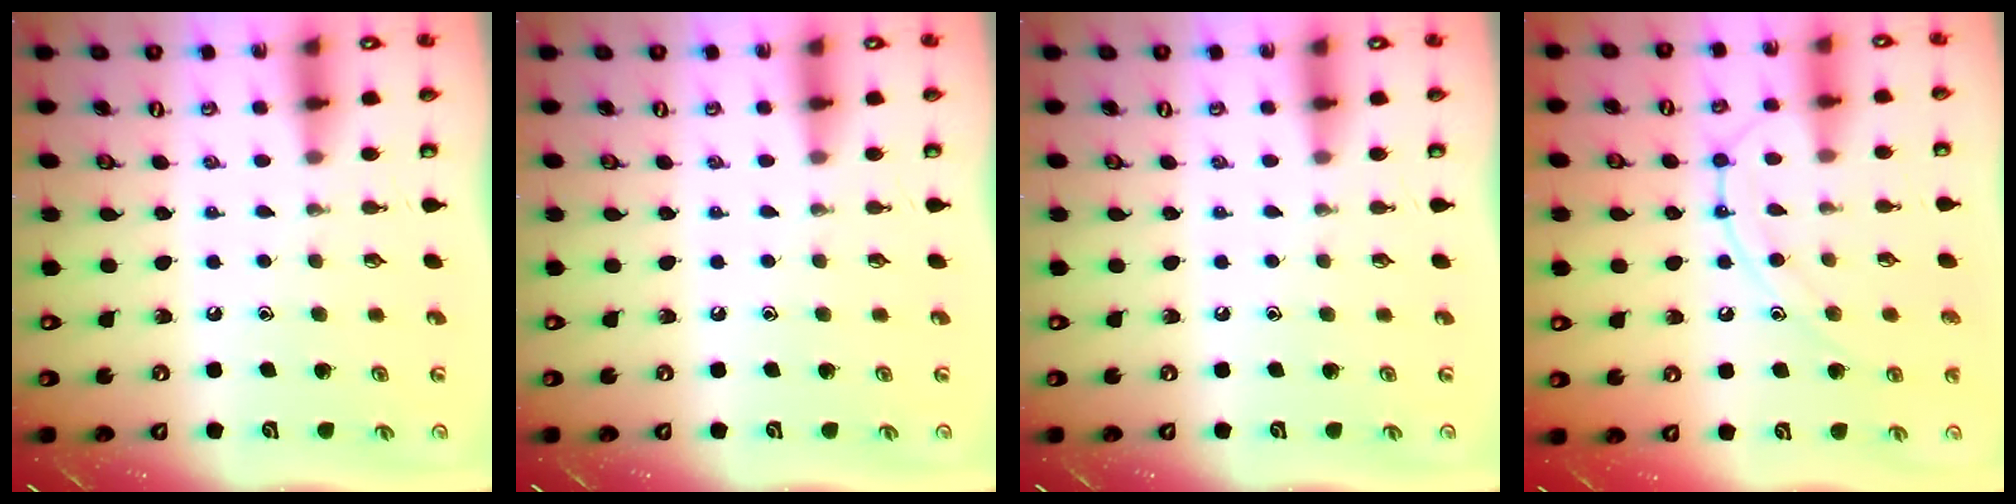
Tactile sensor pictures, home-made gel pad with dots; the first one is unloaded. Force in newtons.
{"total": 0.0}
{"total": 0.0}
{"total": 11.5, "press": 11.5, "slide": 0.5}